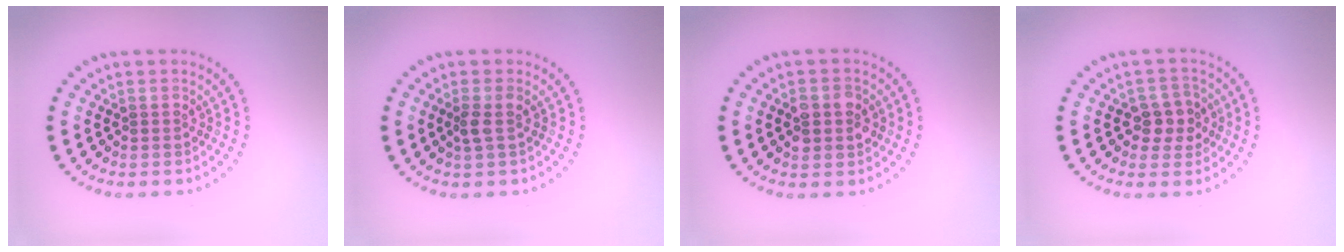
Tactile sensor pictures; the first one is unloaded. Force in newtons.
{"total": 1.1, "press": 1.0, "slide": 0.5}
{"total": 2.7, "press": 2.7, "slide": 0.3}
{"total": 2.7, "press": 2.6, "slide": 0.7}